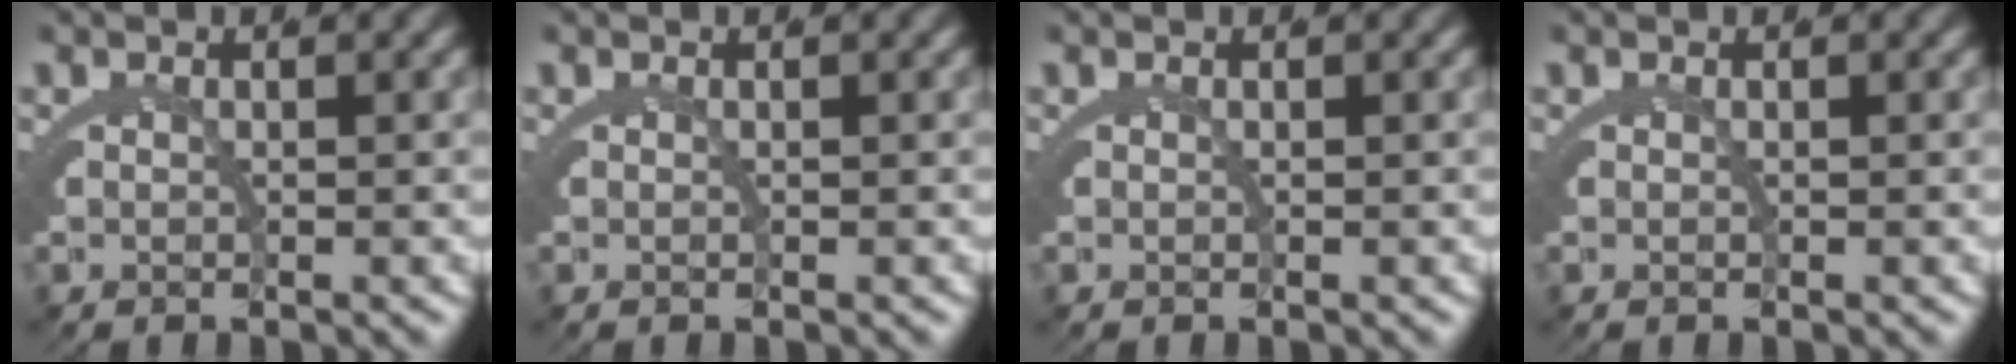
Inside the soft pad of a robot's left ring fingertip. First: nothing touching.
{"total": 0.0}
{"total": 0.0}
{"total": 0.0}